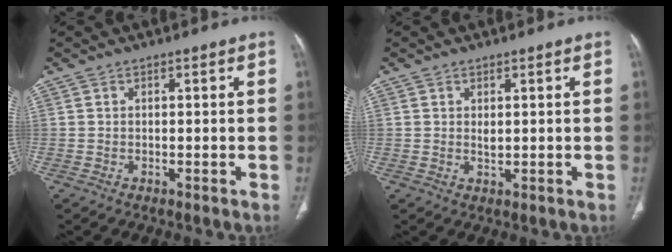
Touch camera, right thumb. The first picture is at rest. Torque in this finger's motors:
{"motor_torque": [0.32, 0.10, 0.28, 0.05, -0.01]}